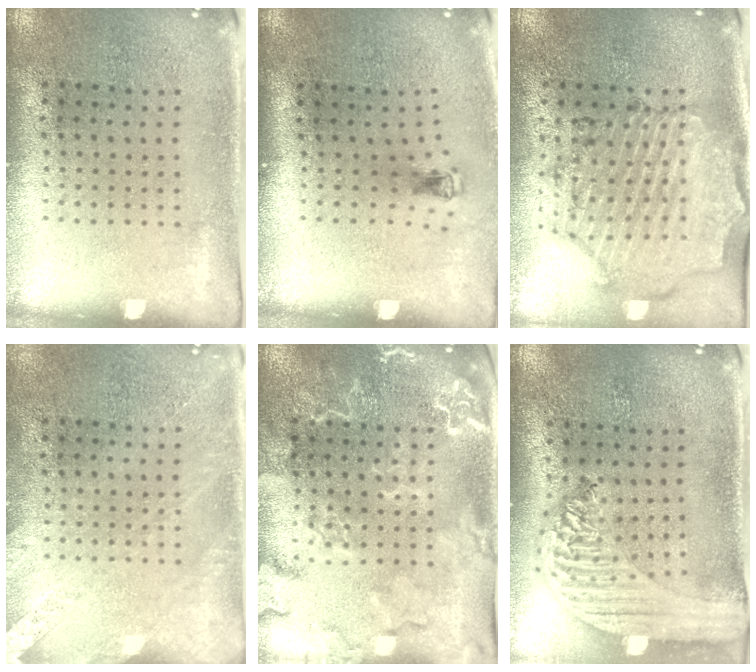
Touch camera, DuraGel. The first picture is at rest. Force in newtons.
{"total": 0.6, "press": 0.3, "slide": 0.6}
{"total": 1.6, "press": 1.6, "slide": 0.4}
{"total": 2.6, "press": 2.6, "slide": 0.2}
{"total": 2.4, "press": 2.4, "slide": 0.3}
{"total": 2.4, "press": 2.1, "slide": 1.1}